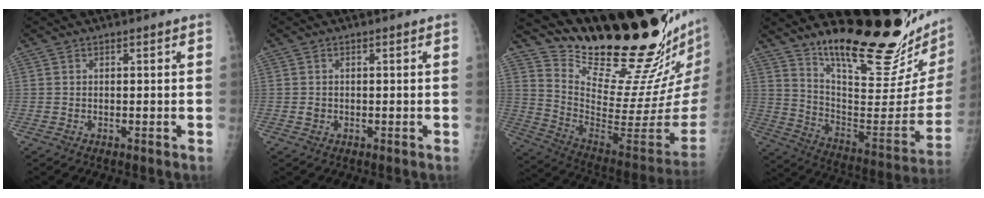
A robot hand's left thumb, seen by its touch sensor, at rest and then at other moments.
{"total": 0.9, "force": [-0.1, 0.8, 0.4], "torque": [-0.004, 0.001, 0.000]}
{"total": 28.3, "force": [23.3, 3.7, 15.6], "torque": [-0.214, -0.179, 0.356]}
{"total": 28.0, "force": [22.5, 4.9, 15.9], "torque": [-0.210, -0.175, 0.328]}